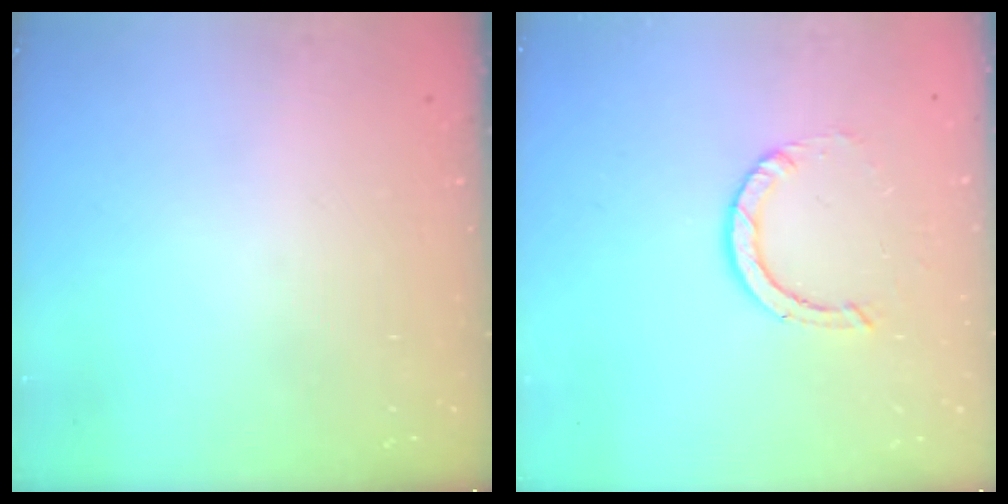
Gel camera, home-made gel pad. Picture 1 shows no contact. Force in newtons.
{"total": 2.9, "press": 2.9, "slide": 0.2}